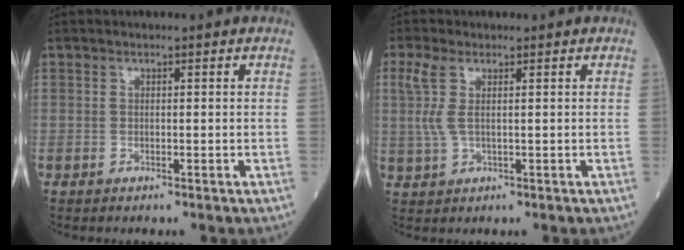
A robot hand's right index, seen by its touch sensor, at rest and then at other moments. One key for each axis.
{"total": 3.8, "fx": 1.1, "fy": 1.0, "fz": 3.5, "tx": -0.099, "ty": 0.006, "tz": 0.027}